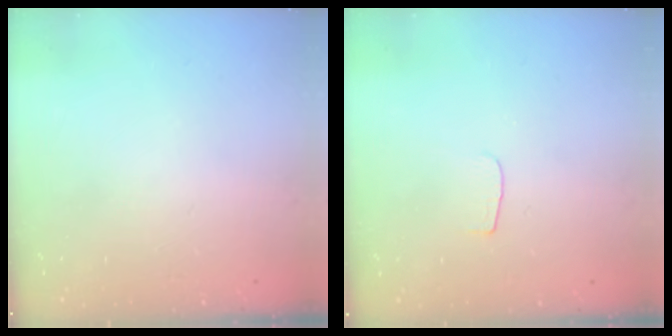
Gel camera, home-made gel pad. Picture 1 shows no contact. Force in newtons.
{"total": 3.0, "press": 3.0, "slide": 0.3}